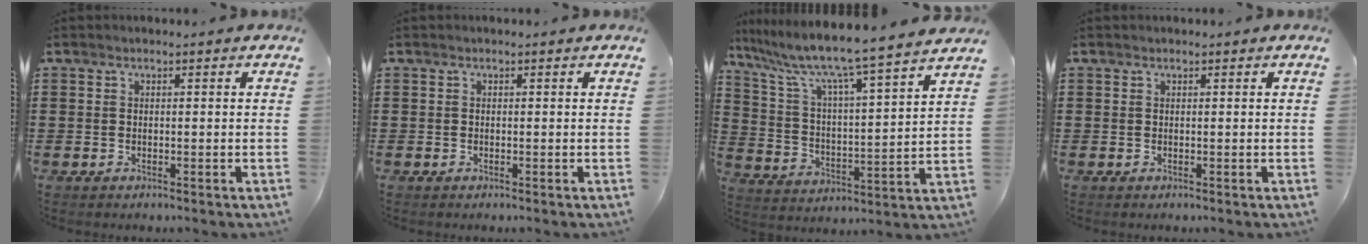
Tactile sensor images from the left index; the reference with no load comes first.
{"total": 0.0}
{"total": 7.6, "force": [6.8, -0.7, 3.5], "torque": [-0.100, -0.061, 0.103]}
{"total": 0.0}